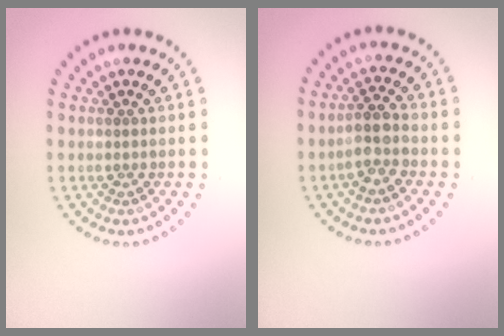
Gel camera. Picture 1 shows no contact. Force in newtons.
{"total": 2.5, "press": 2.2, "slide": 1.0}